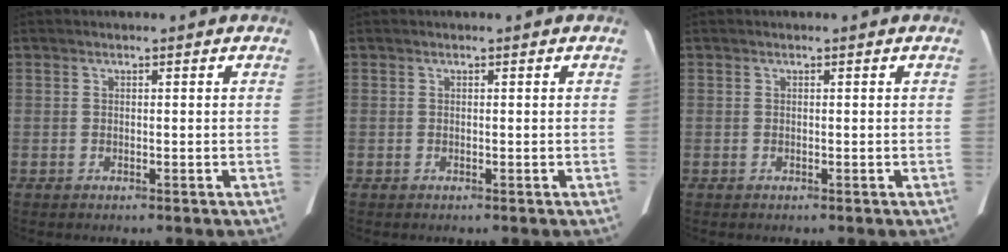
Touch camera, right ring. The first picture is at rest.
{"total": 0.0}
{"total": 0.0}